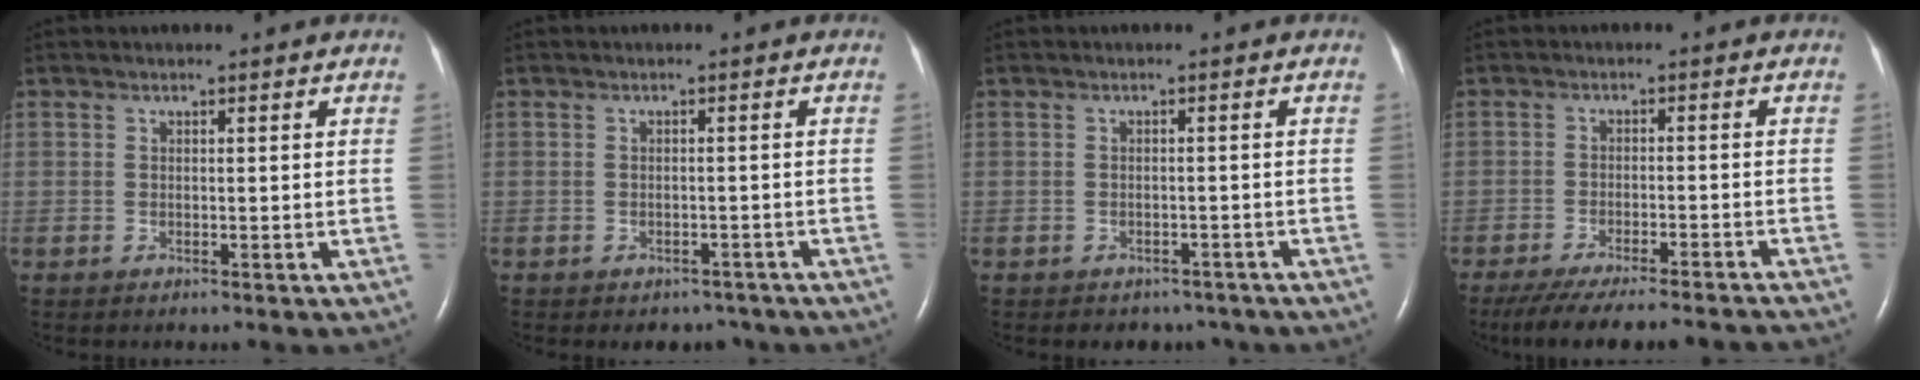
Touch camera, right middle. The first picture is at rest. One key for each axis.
{"total": 3.2, "fx": -2.6, "fy": 1.8, "fz": 0.3, "tx": -0.002, "ty": 0.009, "tz": -0.032}
{"total": 4.3, "fx": -3.6, "fy": 2.2, "fz": 0.3, "tx": -0.003, "ty": 0.012, "tz": -0.040}
{"total": 17.8, "fx": -16.2, "fy": 1.2, "fz": 7.2, "tx": -0.116, "ty": -0.035, "tz": -0.223}